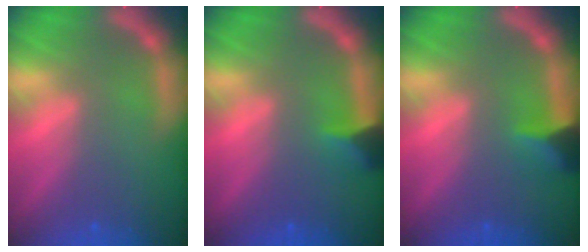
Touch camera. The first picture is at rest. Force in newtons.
{"total": 2.4}
{"total": 2.9}